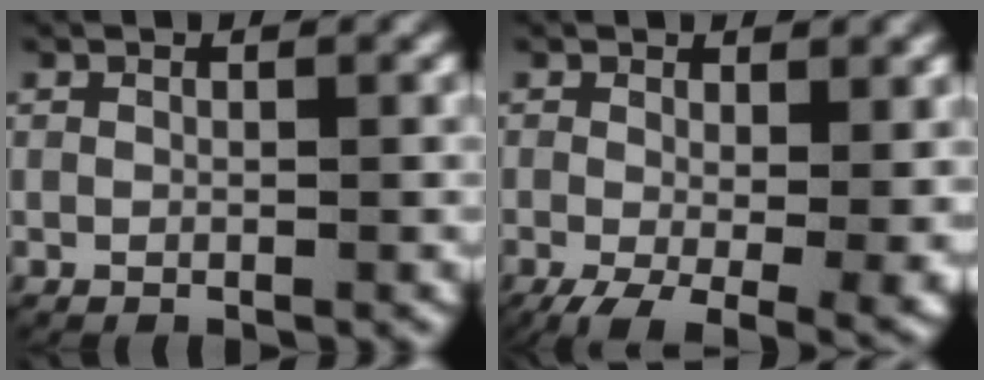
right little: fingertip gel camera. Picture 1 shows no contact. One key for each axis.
{"total": 7.9, "fx": -3.9, "fy": 3.3, "fz": 6.1, "tx": -0.085, "ty": -0.041, "tz": -0.040}